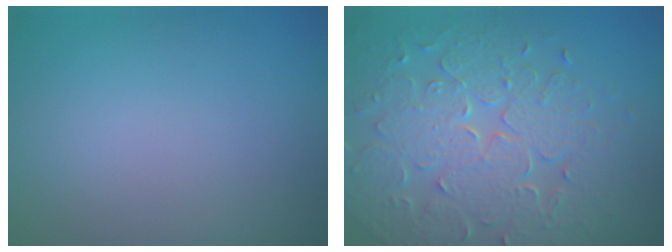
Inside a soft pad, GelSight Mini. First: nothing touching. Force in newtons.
{"total": 7.8, "press": 5.6, "slide": 5.4}